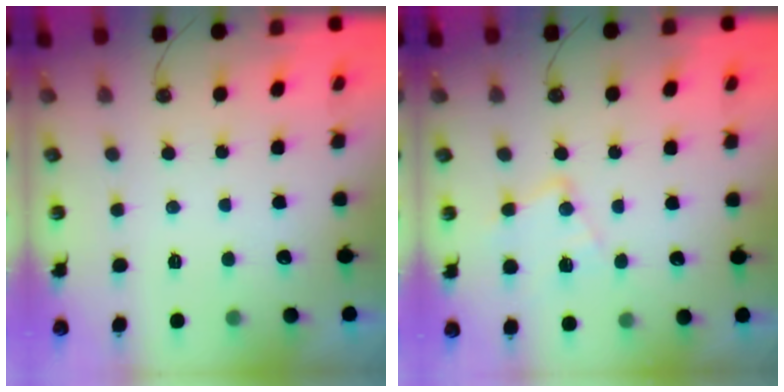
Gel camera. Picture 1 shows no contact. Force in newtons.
{"total": 10.8, "press": 10.8, "slide": 0.4}